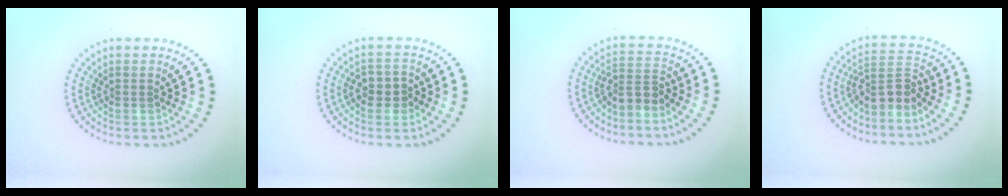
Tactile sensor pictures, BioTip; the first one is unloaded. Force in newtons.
{"total": 2.2, "press": 2.1, "slide": 0.7}
{"total": 2.5, "press": 1.8, "slide": 1.8}
{"total": 2.8, "press": 2.3, "slide": 1.7}